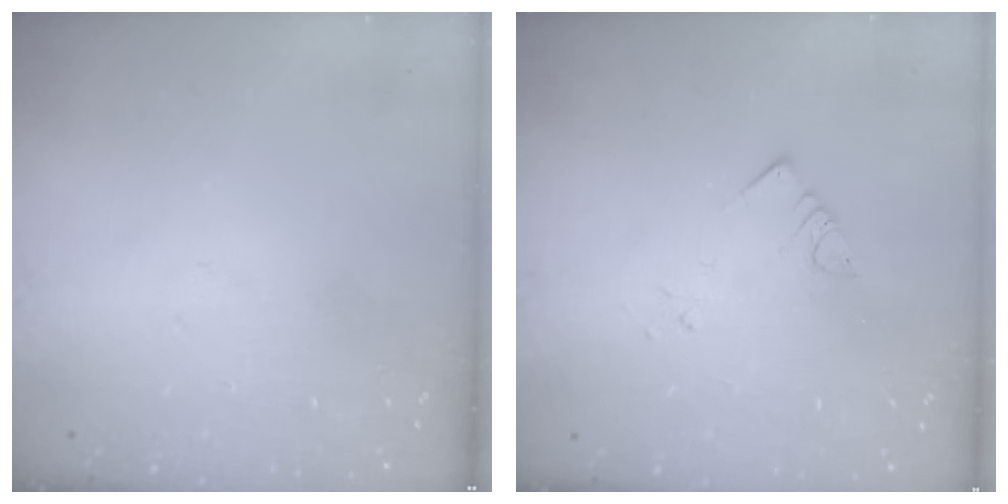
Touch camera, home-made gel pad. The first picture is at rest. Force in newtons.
{"total": 2.8, "press": 2.8, "slide": 0.2}